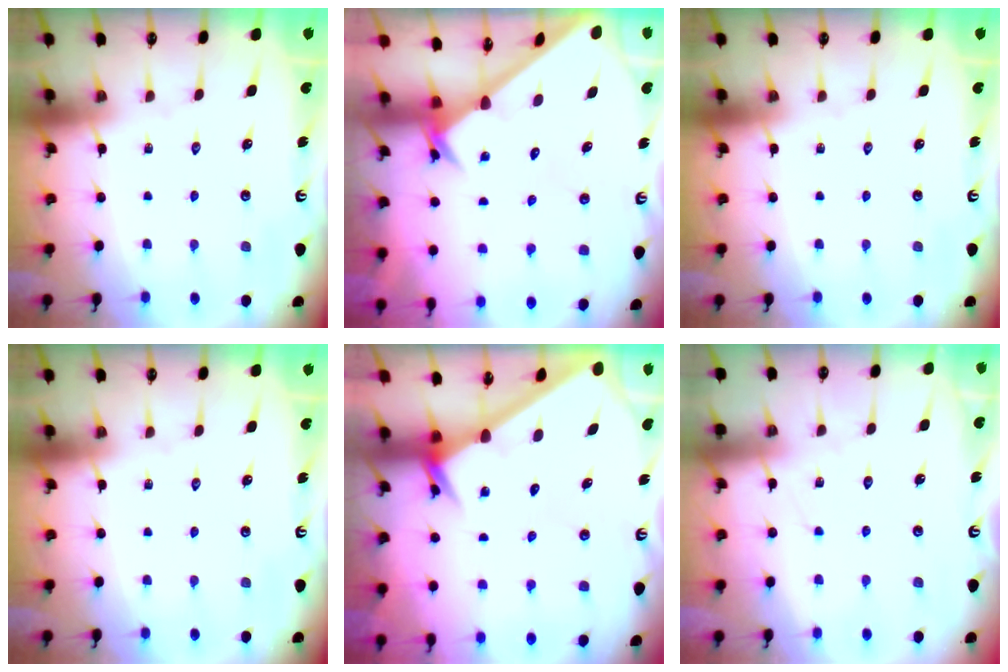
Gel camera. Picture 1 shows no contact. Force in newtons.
{"total": 2.6, "press": 2.6, "slide": 0.2}
{"total": 0.0}
{"total": 0.0}
{"total": 2.6, "press": 2.6, "slide": 0.2}
{"total": 4.1, "press": 4.1, "slide": 0.4}